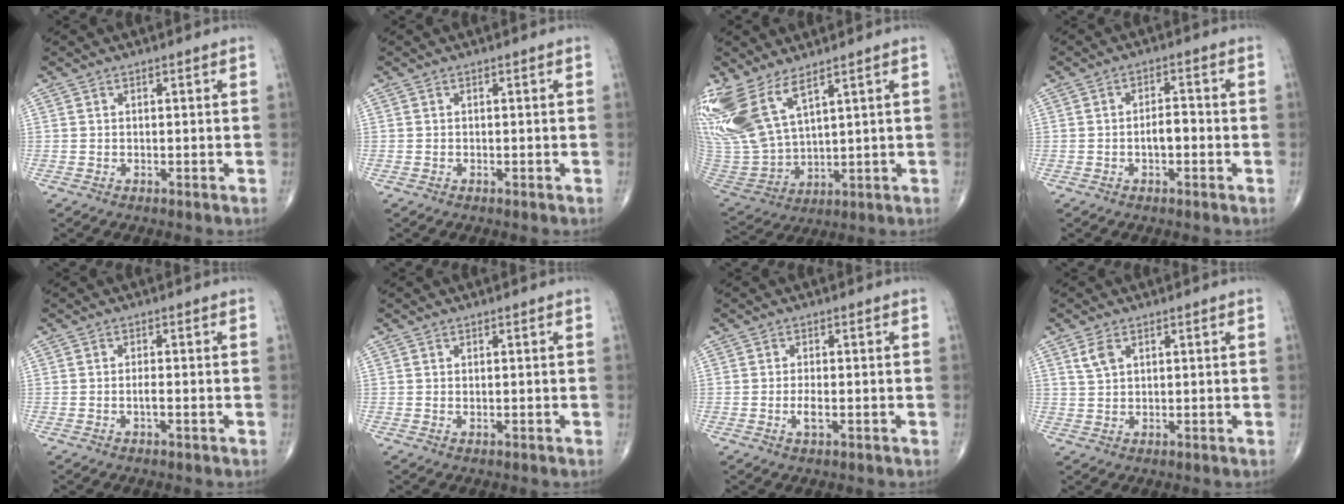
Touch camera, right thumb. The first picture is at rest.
{"total": 0.0}
{"total": 15.6, "force": [9.4, 6.4, 10.8], "torque": [-0.242, -0.044, 0.207]}
{"total": 3.4, "force": [-0.9, 1.7, 2.8], "torque": [-0.039, 0.016, -0.018]}
{"total": 1.4, "force": [-0.5, 0.3, 1.2], "torque": [-0.022, 0.000, -0.011]}
{"total": 0.0}
{"total": 2.2, "force": [-0.6, 0.8, 2.0], "torque": [-0.040, -0.003, -0.012]}
{"total": 2.9, "force": [1.5, 1.6, 1.9], "torque": [-0.037, 0.001, 0.035]}